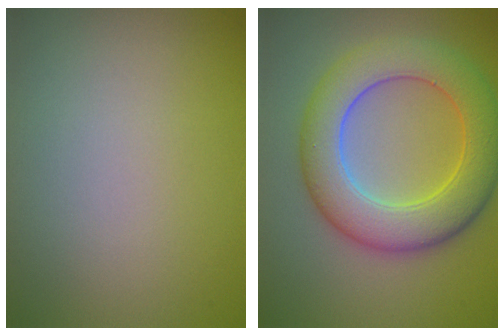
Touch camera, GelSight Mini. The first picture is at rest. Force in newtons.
{"total": 8.2, "press": 8.2, "slide": 0.2}